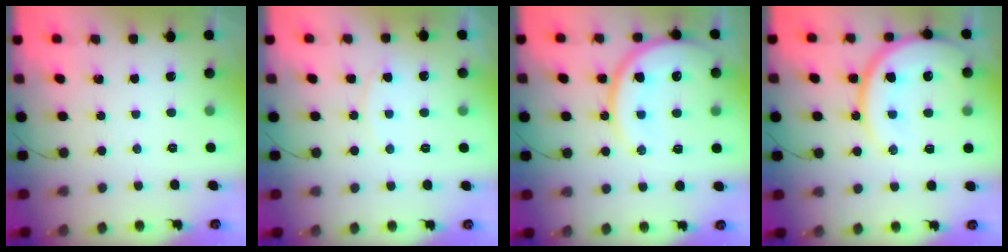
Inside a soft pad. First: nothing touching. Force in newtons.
{"total": 4.6, "press": 4.6, "slide": 0.5}
{"total": 17.0, "press": 16.9, "slide": 1.8}
{"total": 16.7, "press": 16.6, "slide": 1.8}